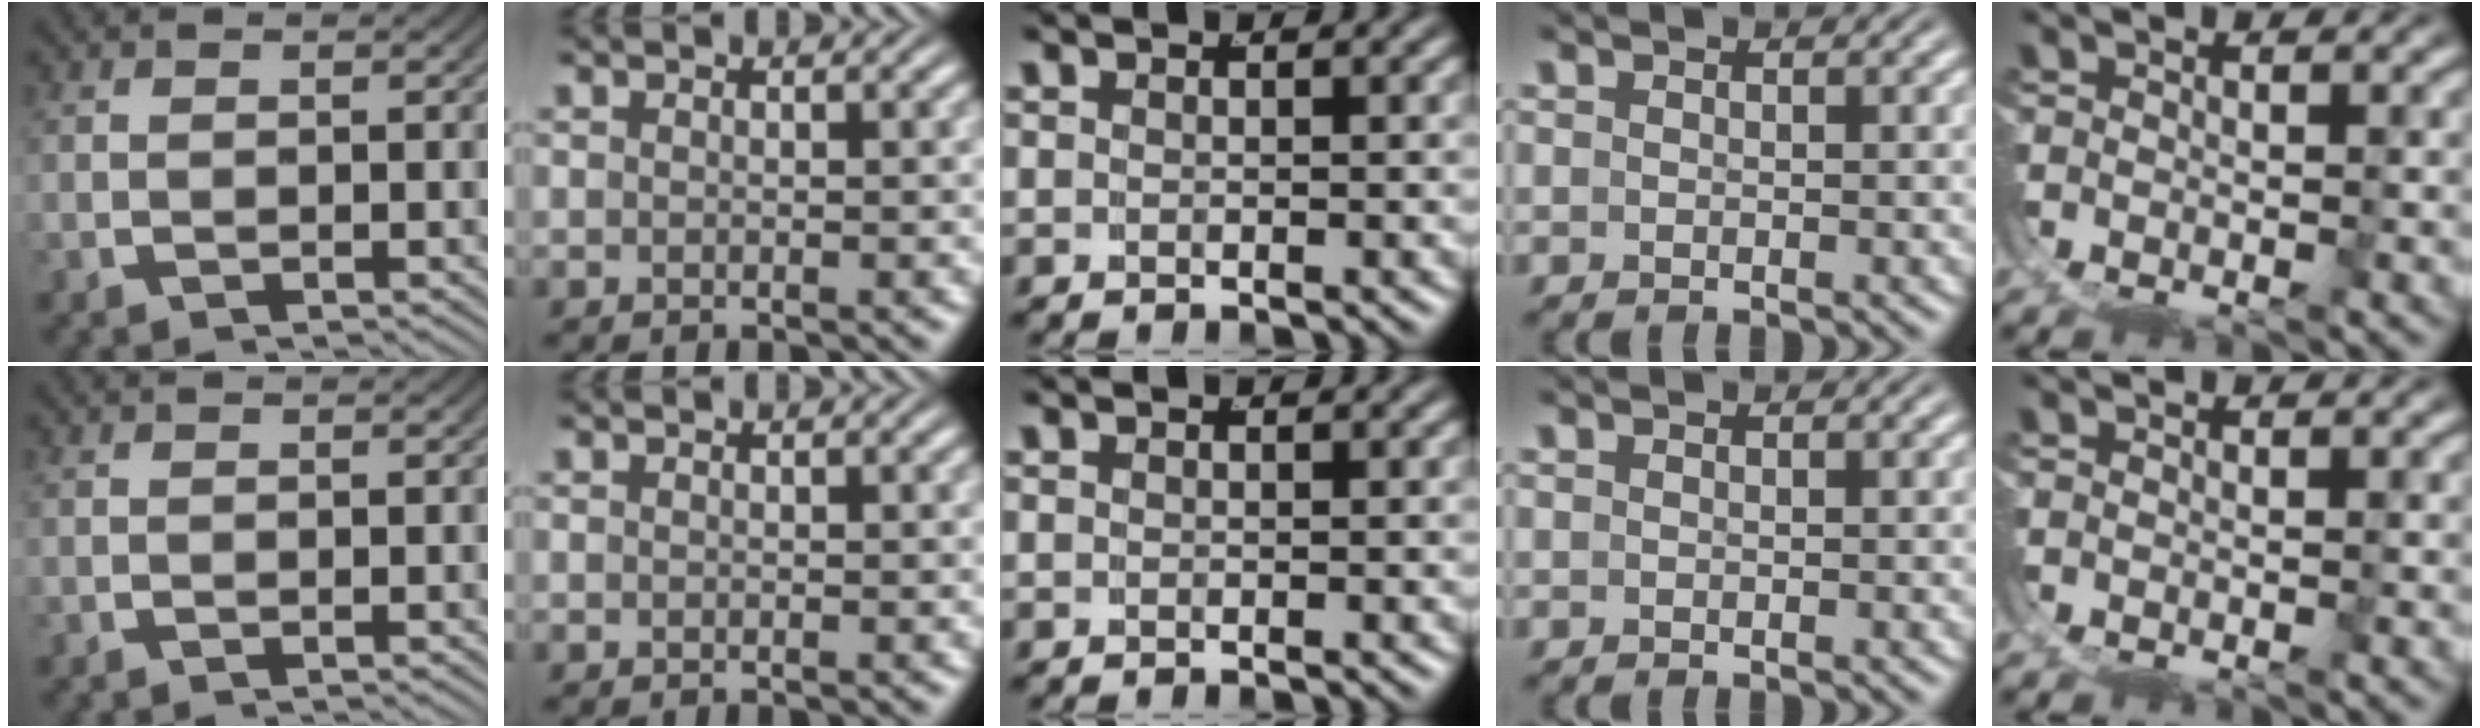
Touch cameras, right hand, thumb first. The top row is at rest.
{}